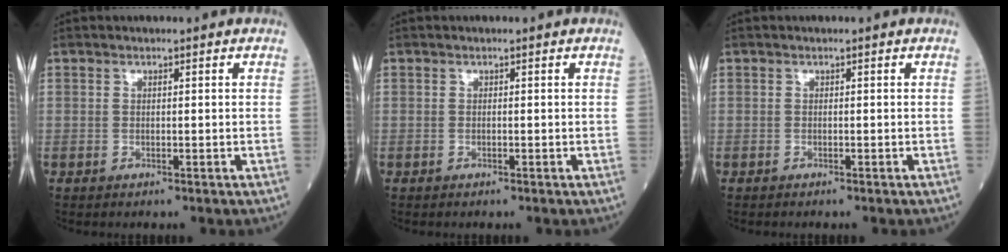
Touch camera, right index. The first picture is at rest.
{"total": 0.0}
{"total": 0.0}